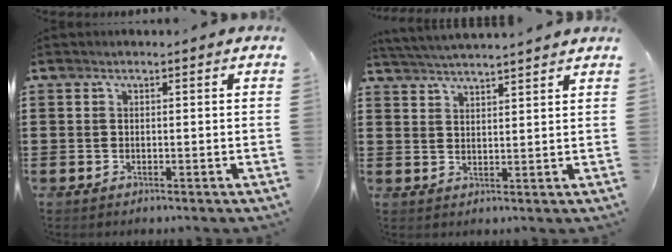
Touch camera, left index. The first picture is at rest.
{"total": 3.5, "force": [3.4, -0.6, 0.2], "torque": [-0.016, -0.014, 0.061]}